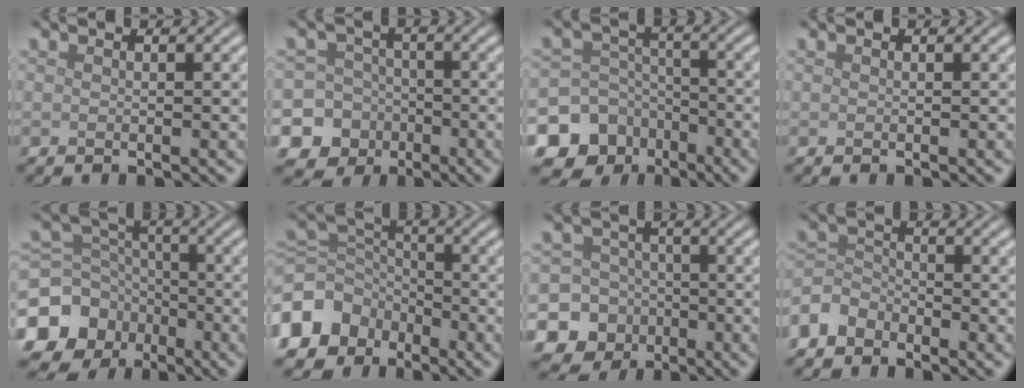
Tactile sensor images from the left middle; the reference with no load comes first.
{"total": 13.3, "force": [-5.9, 11.8, 1.2], "torque": [-0.051, -0.039, -0.106]}
{"total": 12.6, "force": [-7.1, 10.1, 2.3], "torque": [-0.066, -0.045, -0.127]}
{"total": 0.0}
{"total": 14.1, "force": [-7.4, 11.5, 3.5], "torque": [-0.106, -0.055, -0.138]}
{"total": 8.6, "force": [-5.2, 6.3, 2.7], "torque": [-0.072, 0.000, -0.111]}
{"total": 15.1, "force": [-6.6, 13.5, 1.5], "torque": [-0.056, -0.041, -0.123]}
{"total": 3.1, "force": [-2.4, 1.8, 0.6], "torque": [-0.011, 0.005, -0.063]}